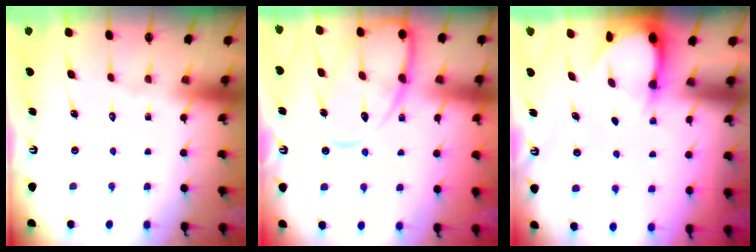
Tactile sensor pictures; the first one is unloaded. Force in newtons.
{"total": 15.1, "press": 15.1, "slide": 1.3}
{"total": 3.1, "press": 3.1, "slide": 0.3}